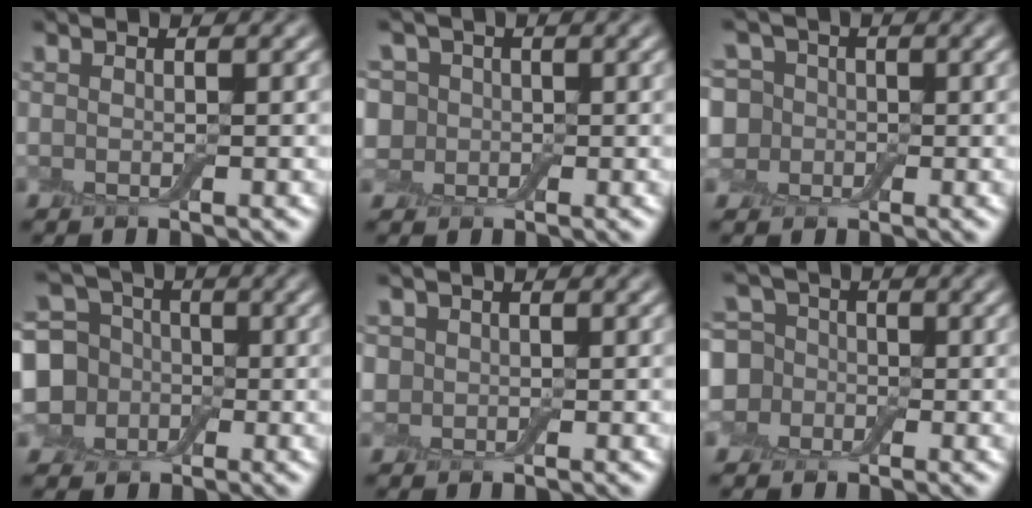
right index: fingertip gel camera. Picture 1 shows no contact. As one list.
[{"total": 5.8, "force": [1.8, 4.9, 2.6], "torque": [-0.048, 0.027, -0.003]}, {"total": 7.8, "force": [2.0, 6.5, 3.8], "torque": [-0.061, 0.034, -0.016]}, {"total": 7.6, "force": [-0.8, 6.6, 3.6], "torque": [-0.078, -0.001, -0.040]}, {"total": 1.5, "force": [0.2, 1.5, 0.3], "torque": [-0.004, -0.002, 0.001]}, {"total": 6.6, "force": [-0.3, 6.1, 2.6], "torque": [-0.051, 0.027, -0.047]}]